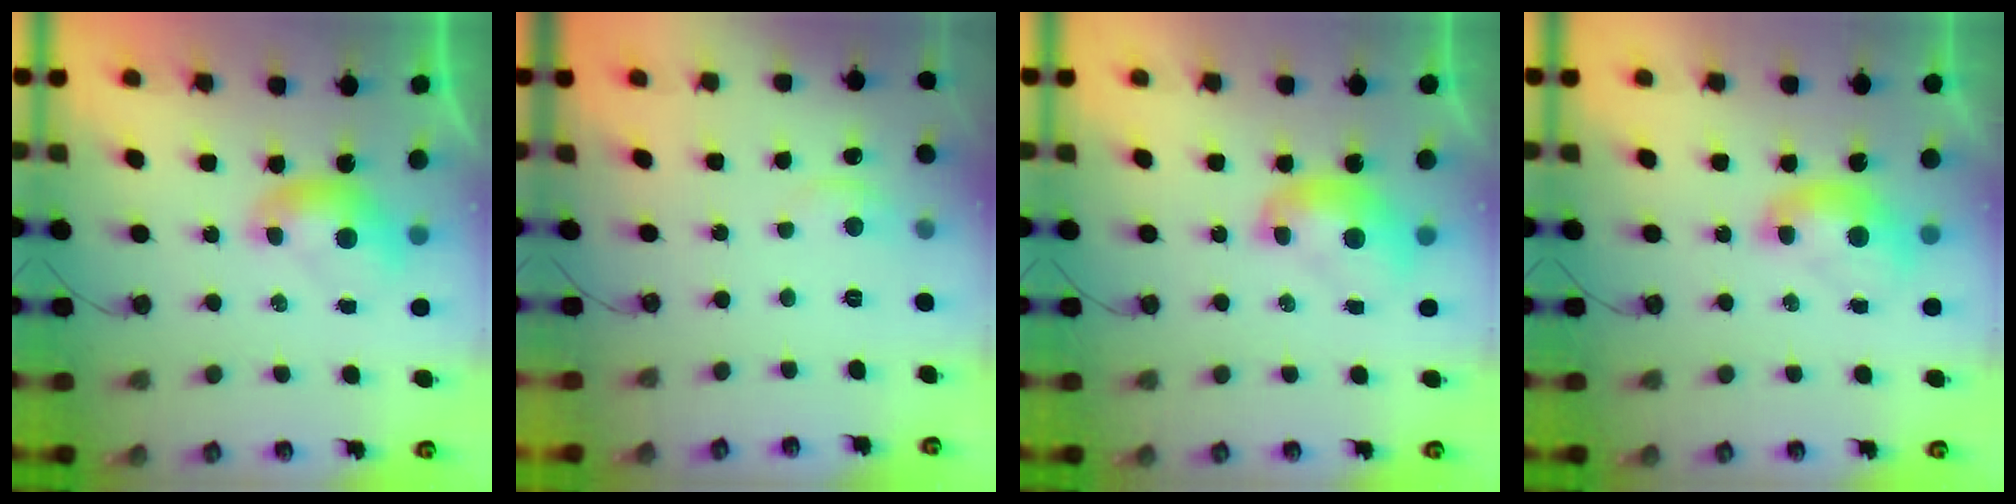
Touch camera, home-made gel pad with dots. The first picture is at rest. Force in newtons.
{"total": 1.5, "press": 1.4, "slide": 0.5}
{"total": 1.8, "press": 1.7, "slide": 0.2}
{"total": 1.6, "press": 1.6, "slide": 0.2}